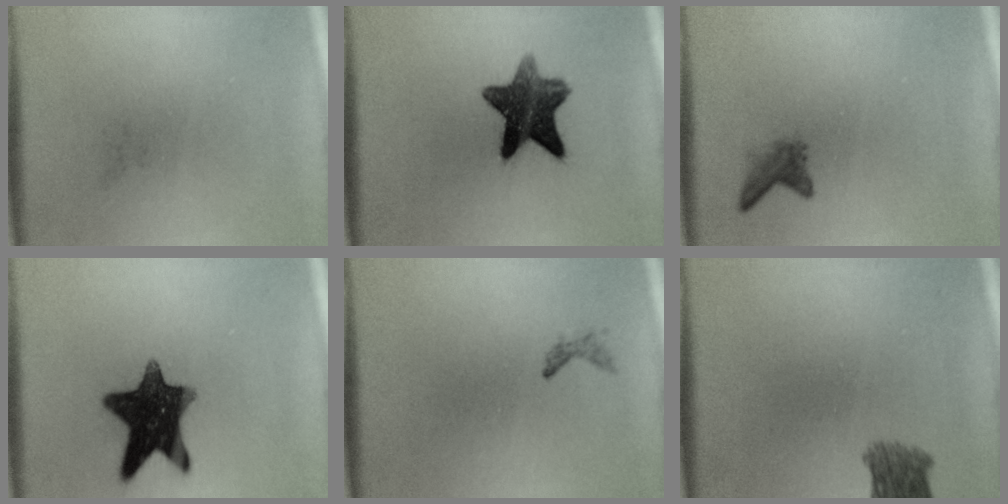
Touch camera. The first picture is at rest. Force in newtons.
{"total": 10.1}
{"total": 1.7}
{"total": 12.3}
{"total": 0.7}
{"total": 3.6}